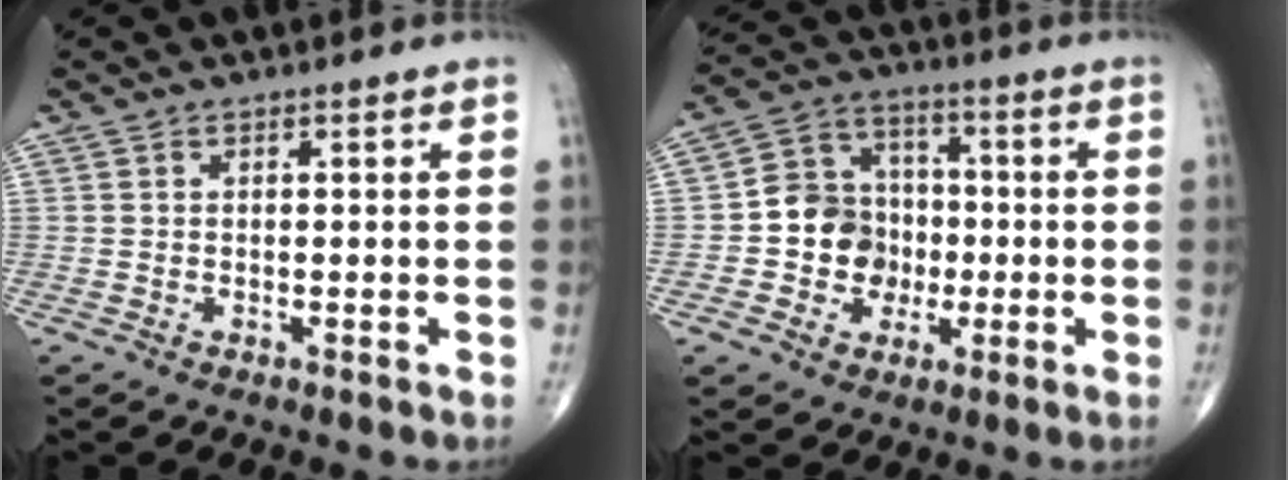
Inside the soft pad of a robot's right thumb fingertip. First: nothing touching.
{"total": 11.1, "force": [-1.7, 9.9, 4.5], "torque": [-0.028, 0.031, -0.036]}